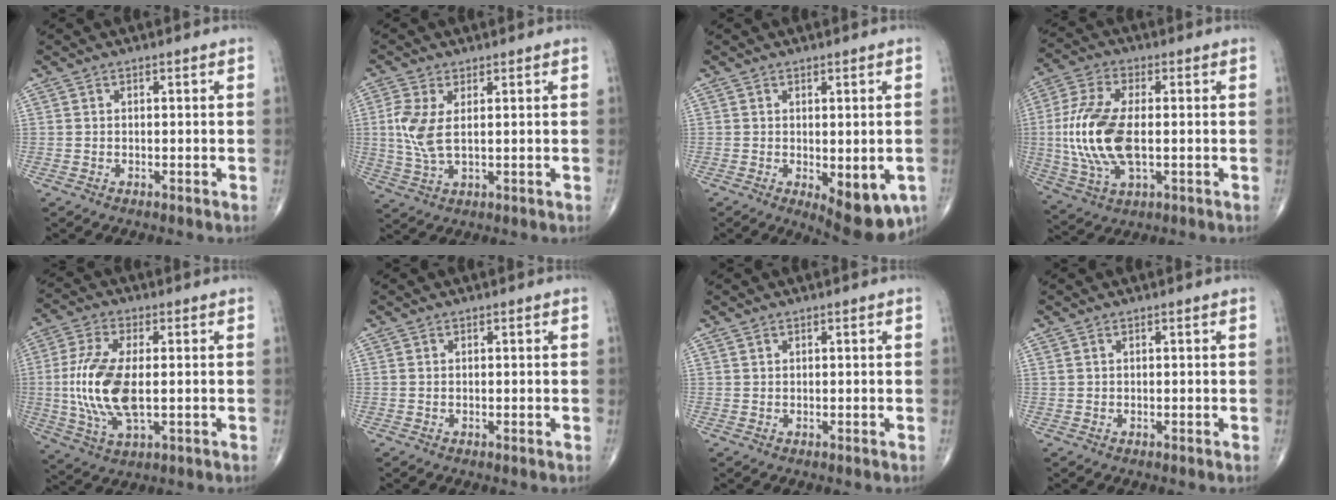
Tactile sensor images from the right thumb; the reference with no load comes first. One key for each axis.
{"total": 6.6, "fx": 1.2, "fy": 2.9, "fz": 5.8, "tx": -0.142, "ty": -0.005, "tz": 0.028}
{"total": 9.8, "fx": -3.3, "fy": 4.2, "fz": 8.3, "tx": -0.091, "ty": -0.010, "tz": -0.035}
{"total": 15.3, "fx": -0.6, "fy": 7.4, "fz": 13.4, "tx": -0.295, "ty": 0.000, "tz": -0.009}
{"total": 13.7, "fx": -0.4, "fy": 6.1, "fz": 12.3, "tx": -0.269, "ty": -0.007, "tz": -0.004}
{"total": 0.0}
{"total": 0.6, "fx": 0.5, "fy": 0.4, "fz": 0.2, "tx": -0.001, "ty": -0.001, "tz": 0.008}
{"total": 0.5, "fx": 0.4, "fy": 0.3, "fz": 0.3, "tx": -0.005, "ty": 0.005, "tz": 0.009}